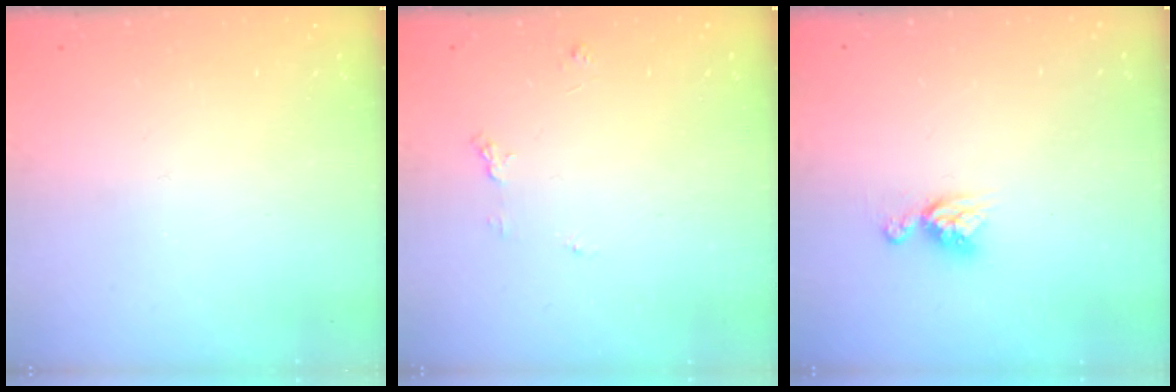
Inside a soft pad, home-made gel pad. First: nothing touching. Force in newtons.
{"total": 4.3, "press": 4.3, "slide": 0.4}
{"total": 8.0, "press": 7.9, "slide": 0.7}